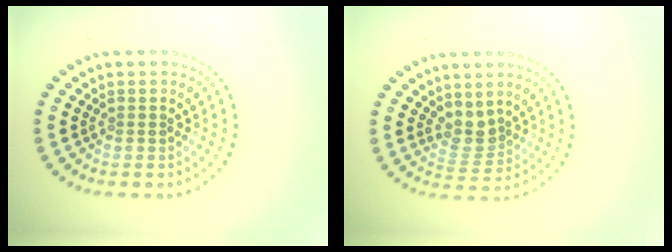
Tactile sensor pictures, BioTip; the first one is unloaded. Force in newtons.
{"total": 2.3, "press": 1.7, "slide": 1.5}